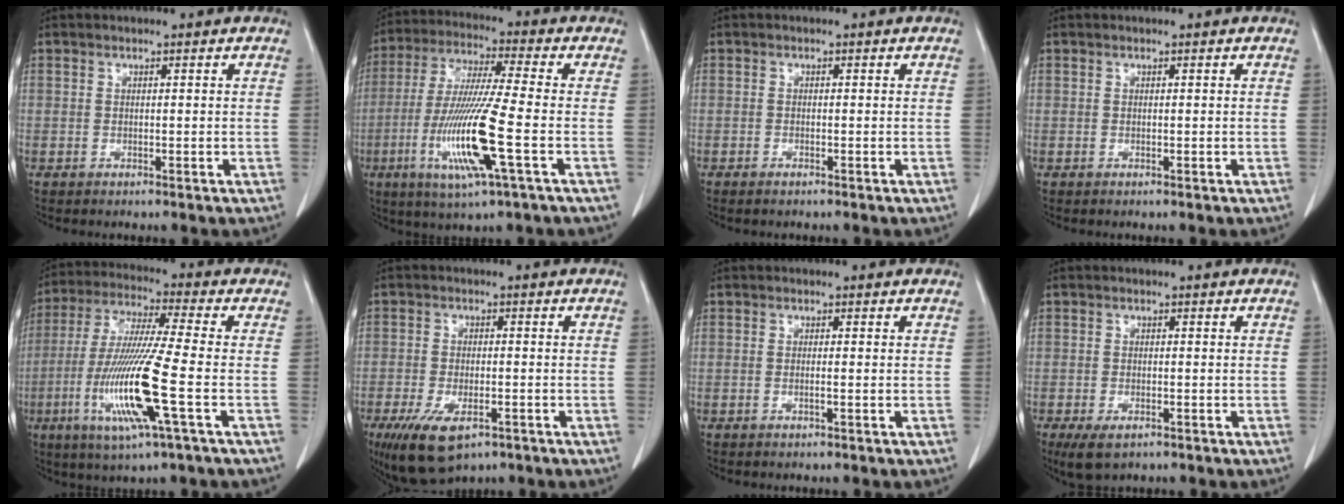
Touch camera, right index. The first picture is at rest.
{"total": 14.5, "force": [-4.2, 0.1, 13.9], "torque": [-0.285, -0.020, -0.084]}
{"total": 0.6, "force": [-0.5, 0.3, 0.2], "torque": [-0.003, 0.000, -0.007]}
{"total": 0.0}
{"total": 15.0, "force": [-4.4, -0.3, 14.4], "torque": [-0.298, -0.020, -0.089]}
{"total": 8.8, "force": [-5.1, 3.9, 6.0], "torque": [-0.106, -0.014, -0.081]}
{"total": 0.7, "force": [-0.2, -0.1, 0.6], "torque": [-0.011, -0.001, -0.004]}
{"total": 4.3, "force": [-2.6, 2.1, 2.7], "torque": [-0.048, -0.008, -0.038]}